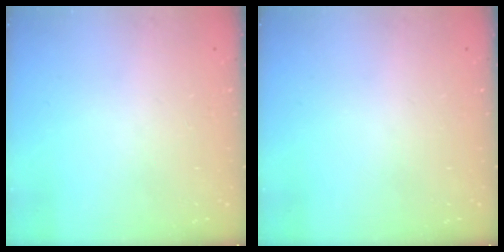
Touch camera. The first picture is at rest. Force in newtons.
{"total": 0.0}